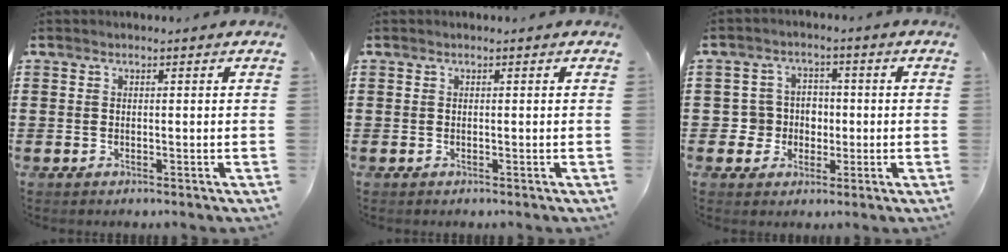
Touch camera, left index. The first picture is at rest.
{"total": 0.0}
{"total": 4.6, "force": [-0.3, 4.5, 1.1], "torque": [-0.033, 0.009, -0.011]}